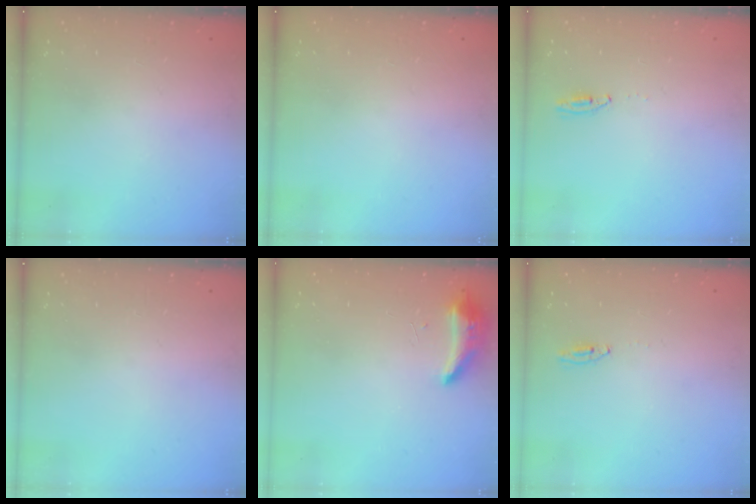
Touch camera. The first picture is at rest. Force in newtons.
{"total": 0.0}
{"total": 3.0, "press": 2.8, "slide": 1.2}
{"total": 0.0}
{"total": 8.5, "press": 8.3, "slide": 2.0}
{"total": 2.0, "press": 2.0, "slide": 0.2}